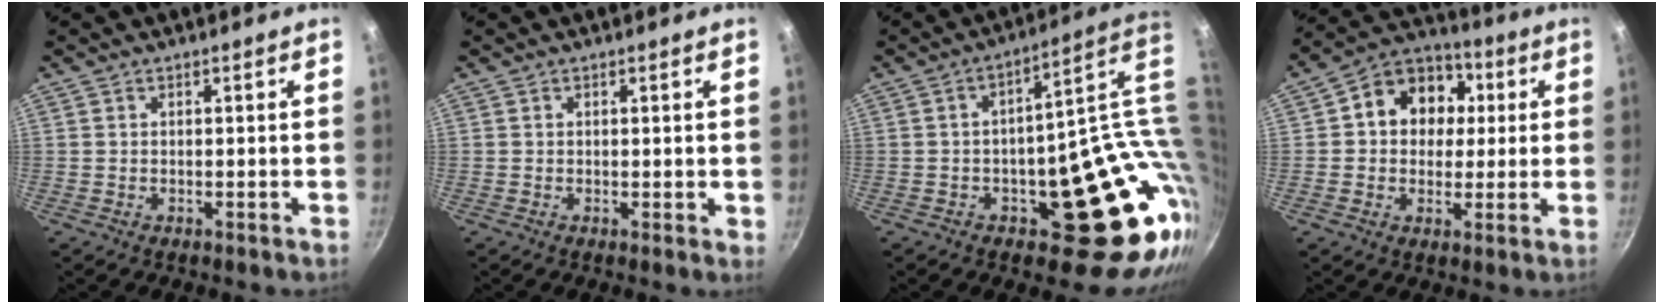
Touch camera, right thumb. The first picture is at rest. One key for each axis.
{"total": 0.7, "fx": 0.2, "fy": 0.3, "fz": 0.6, "tx": -0.006, "ty": -0.002, "tz": 0.000}
{"total": 22.7, "fx": 3.9, "fy": 12.7, "fz": 18.3, "tx": -0.158, "ty": -0.007, "tz": 0.085}
{"total": 12.7, "fx": 2.2, "fy": 10.6, "fz": 6.6, "tx": -0.068, "ty": 0.019, "tz": 0.015}